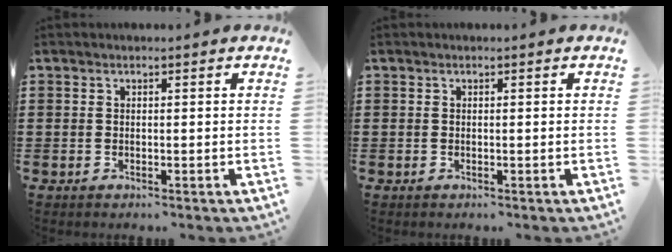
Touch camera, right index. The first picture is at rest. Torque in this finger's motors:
{"motor_torque": [0.00, 0.00, 0.00, 0.00]}